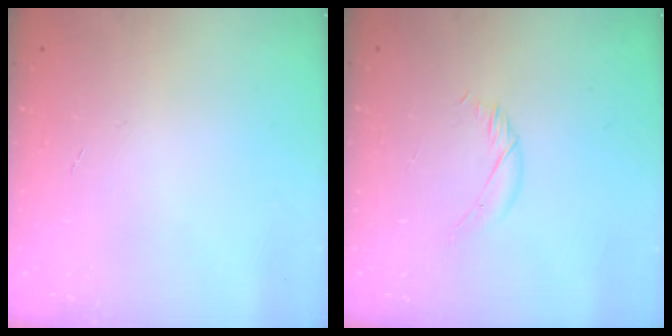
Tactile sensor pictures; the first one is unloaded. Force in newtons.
{"total": 4.3, "press": 4.2, "slide": 1.2}